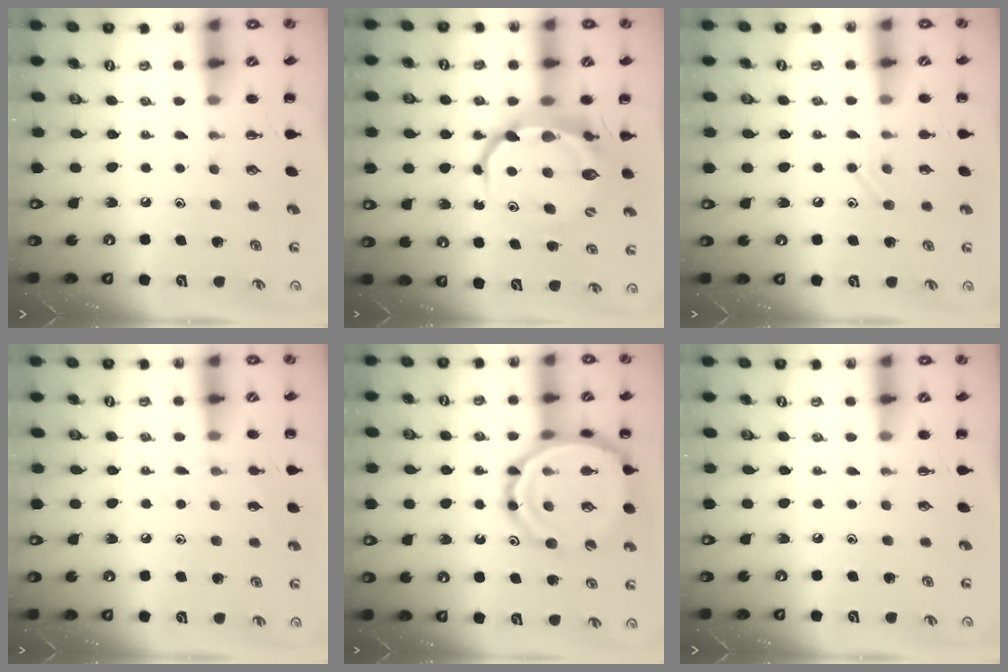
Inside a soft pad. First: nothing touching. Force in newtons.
{"total": 8.5, "press": 8.4, "slide": 1.6}
{"total": 6.9, "press": 6.8, "slide": 1.4}
{"total": 7.0, "press": 6.7, "slide": 1.8}
{"total": 19.1, "press": 18.9, "slide": 2.8}
{"total": 0.0}